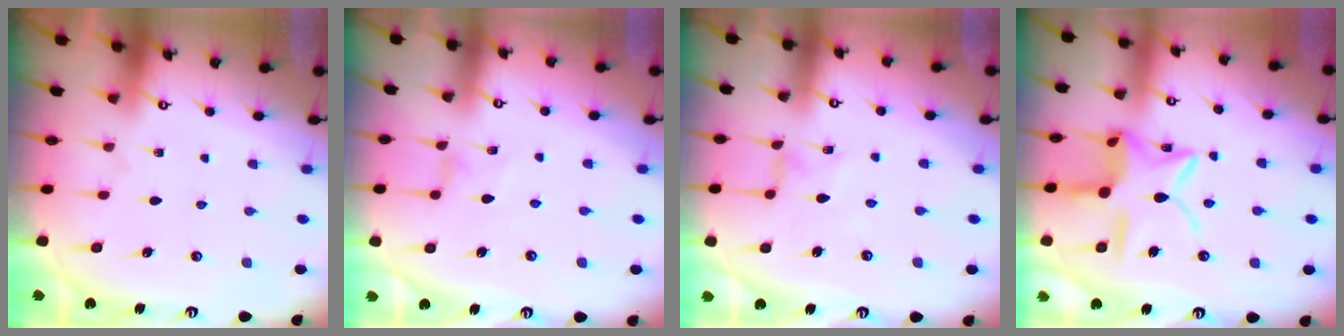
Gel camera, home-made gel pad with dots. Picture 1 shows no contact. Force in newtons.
{"total": 0.9, "press": 0.8, "slide": 0.4}
{"total": 1.0, "press": 0.9, "slide": 0.3}
{"total": 14.0, "press": 14.0, "slide": 1.0}